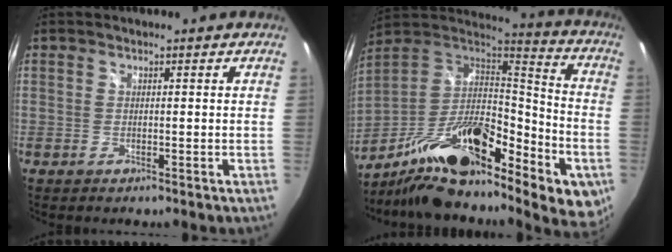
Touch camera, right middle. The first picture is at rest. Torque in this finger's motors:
{"motor_torque": [1.17, -0.97, 0.93, 0.21]}